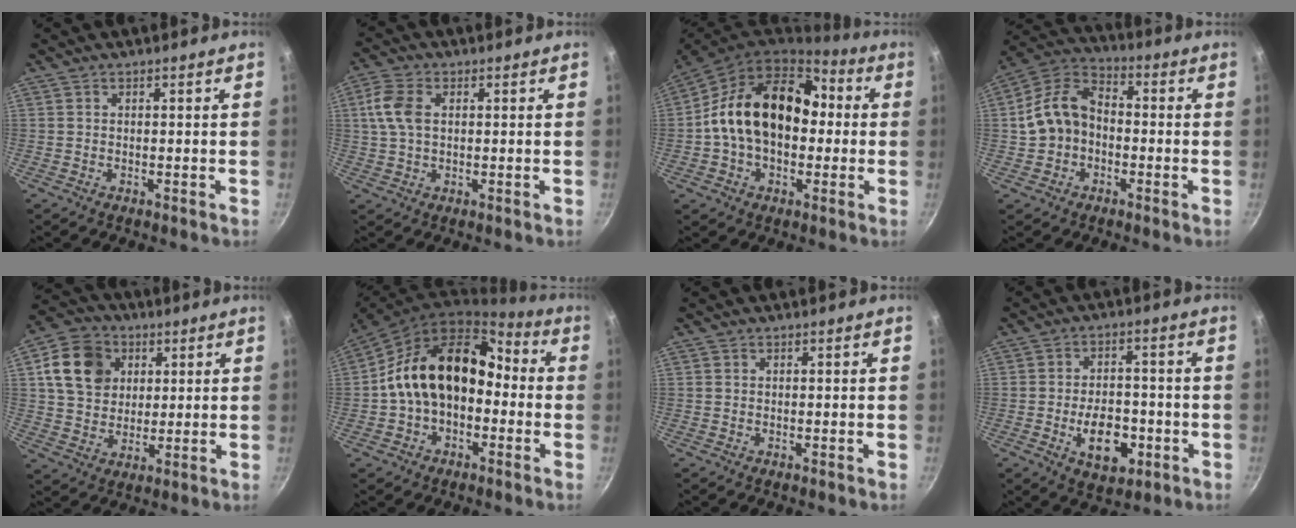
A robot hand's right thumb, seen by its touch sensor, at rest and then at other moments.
{"total": 6.7, "force": [1.4, 4.2, 5.1], "torque": [-0.106, 0.008, 0.022]}
{"total": 19.9, "force": [0.8, 13.9, 14.3], "torque": [-0.205, 0.046, -0.001]}
{"total": 11.2, "force": [-1.2, 8.4, 7.3], "torque": [-0.114, 0.043, -0.037]}
{"total": 13.1, "force": [4.1, 10.6, 6.6], "torque": [-0.097, 0.002, 0.069]}
{"total": 17.8, "force": [-1.4, 12.6, 12.6], "torque": [-0.183, 0.070, -0.033]}
{"total": 0.0}
{"total": 10.4, "force": [-3.2, 6.4, 7.5], "torque": [-0.090, 0.015, -0.044]}